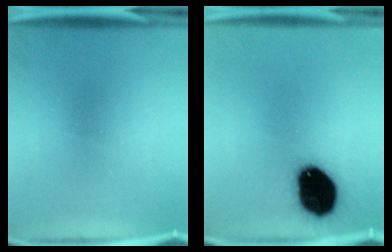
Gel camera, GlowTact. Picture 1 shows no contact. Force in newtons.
{"total": 17.2}